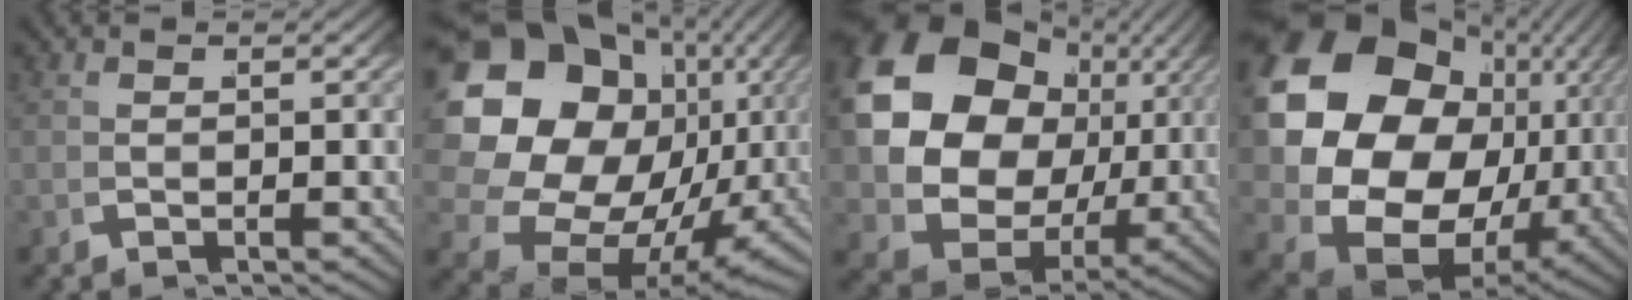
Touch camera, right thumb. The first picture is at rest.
{"total": 23.7, "force": [-0.3, 17.7, 15.8], "torque": [-0.317, -0.039, 0.007]}
{"total": 20.4, "force": [1.3, 15.0, 13.8], "torque": [-0.297, -0.037, 0.038]}
{"total": 26.0, "force": [-0.6, 18.4, 18.4], "torque": [-0.386, -0.070, 0.025]}